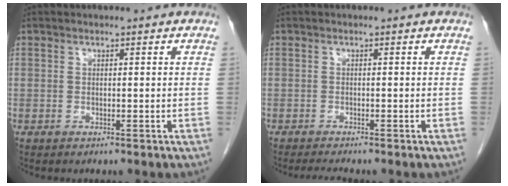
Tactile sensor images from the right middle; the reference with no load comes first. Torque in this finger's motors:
{"motor_torque": [0.01, -0.01, 0.01, 0.00]}